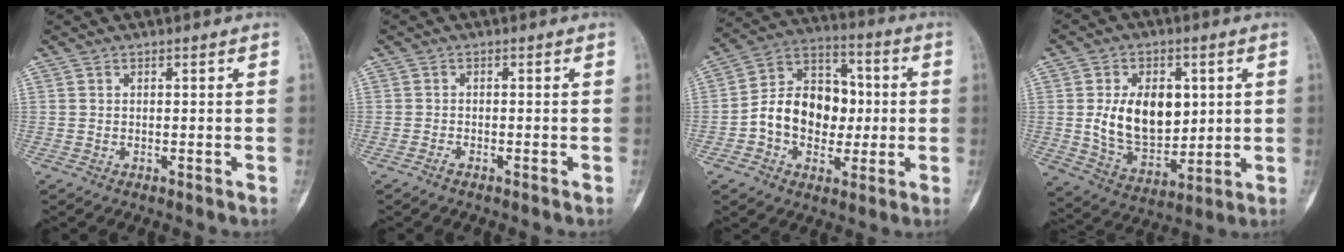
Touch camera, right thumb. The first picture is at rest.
{"total": 0.9, "force": [-0.8, 0.2, 0.5], "torque": [-0.012, 0.001, -0.017]}
{"total": 15.6, "force": [-1.0, 11.6, 10.3], "torque": [-0.126, 0.037, -0.020]}
{"total": 14.7, "force": [2.1, 9.7, 10.9], "torque": [-0.139, -0.018, 0.050]}